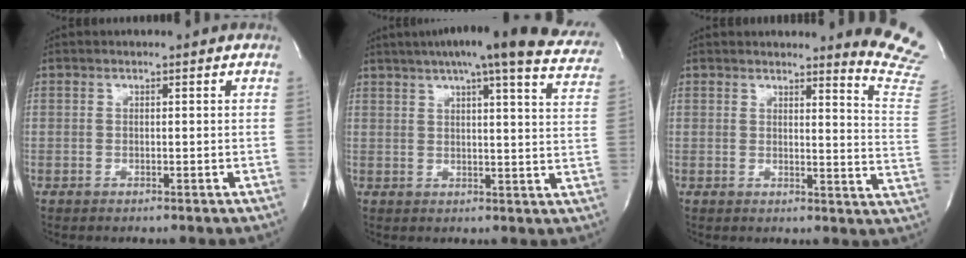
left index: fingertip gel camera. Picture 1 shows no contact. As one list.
[{"total": 25.9, "force": [21.5, 2.7, 14.2], "torque": [-0.197, -0.018, 0.250]}, {"total": 10.6, "force": [10.3, -0.9, 2.3], "torque": [-0.010, -0.125, 0.084]}]